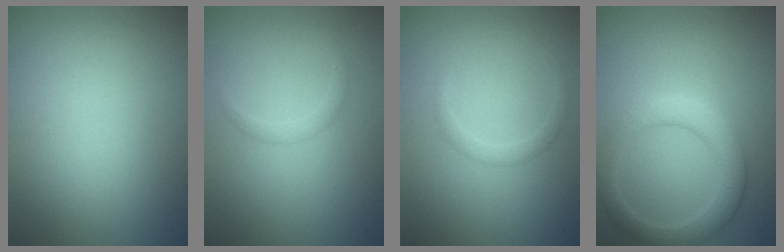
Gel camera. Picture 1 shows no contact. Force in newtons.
{"total": 1.0, "press": 1.0, "slide": 0.0}
{"total": 1.1, "press": 1.1, "slide": 0.1}
{"total": 3.9, "press": 3.8, "slide": 0.2}